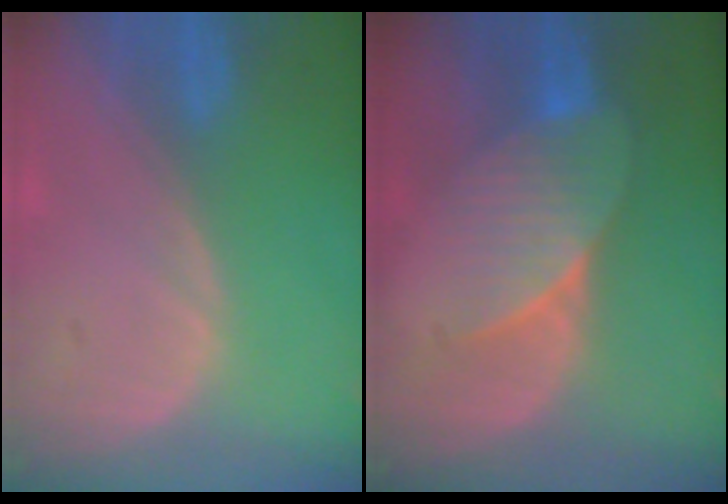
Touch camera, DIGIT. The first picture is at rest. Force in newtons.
{"total": 7.3, "press": 6.8, "slide": 2.8}